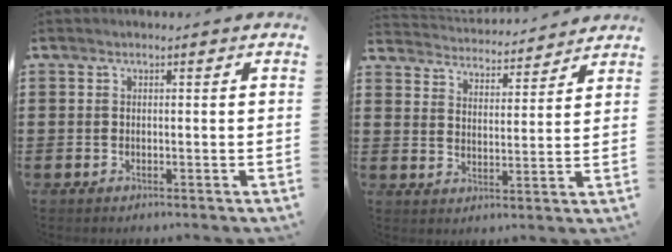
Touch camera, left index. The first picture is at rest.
{"total": 3.8, "force": [3.8, -0.2, -0.2], "torque": [-0.017, -0.030, 0.063]}